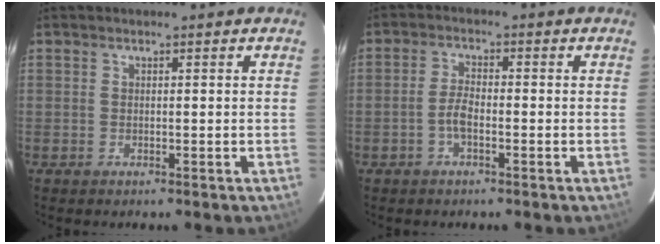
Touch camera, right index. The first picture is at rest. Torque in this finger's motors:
{"motor_torque": [0.08, 0.13, 0.02, 0.00]}